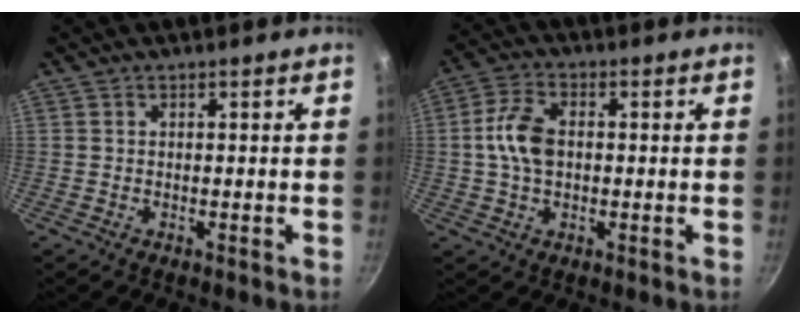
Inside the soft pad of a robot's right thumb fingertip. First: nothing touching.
{"total": 8.0, "force": [0.2, 5.2, 6.1], "torque": [-0.113, 0.020, -0.003]}